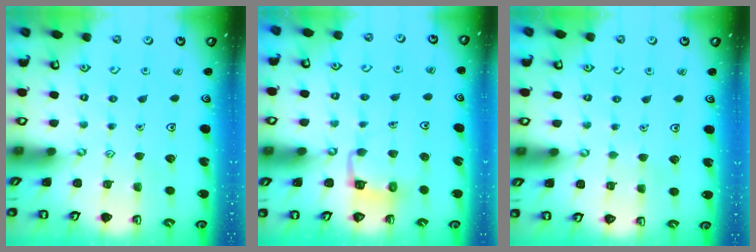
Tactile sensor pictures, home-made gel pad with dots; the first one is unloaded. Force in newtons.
{"total": 3.9, "press": 3.9, "slide": 0.2}
{"total": 1.4, "press": 1.4, "slide": 0.1}